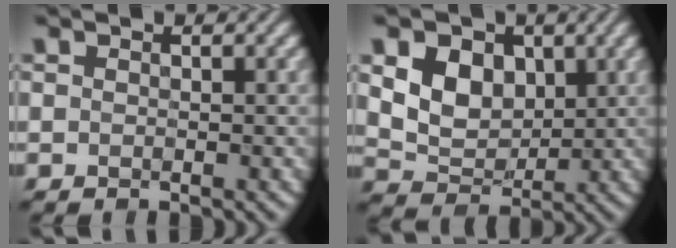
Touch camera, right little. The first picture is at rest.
{"total": 5.0, "force": [1.1, 3.9, 3.0], "torque": [-0.063, -0.008, 0.015]}